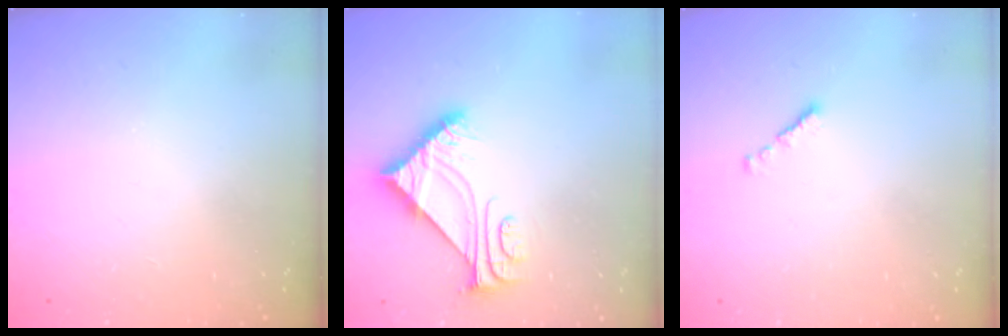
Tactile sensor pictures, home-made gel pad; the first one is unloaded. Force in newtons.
{"total": 7.7, "press": 7.6, "slide": 1.0}
{"total": 1.3, "press": 1.1, "slide": 0.6}